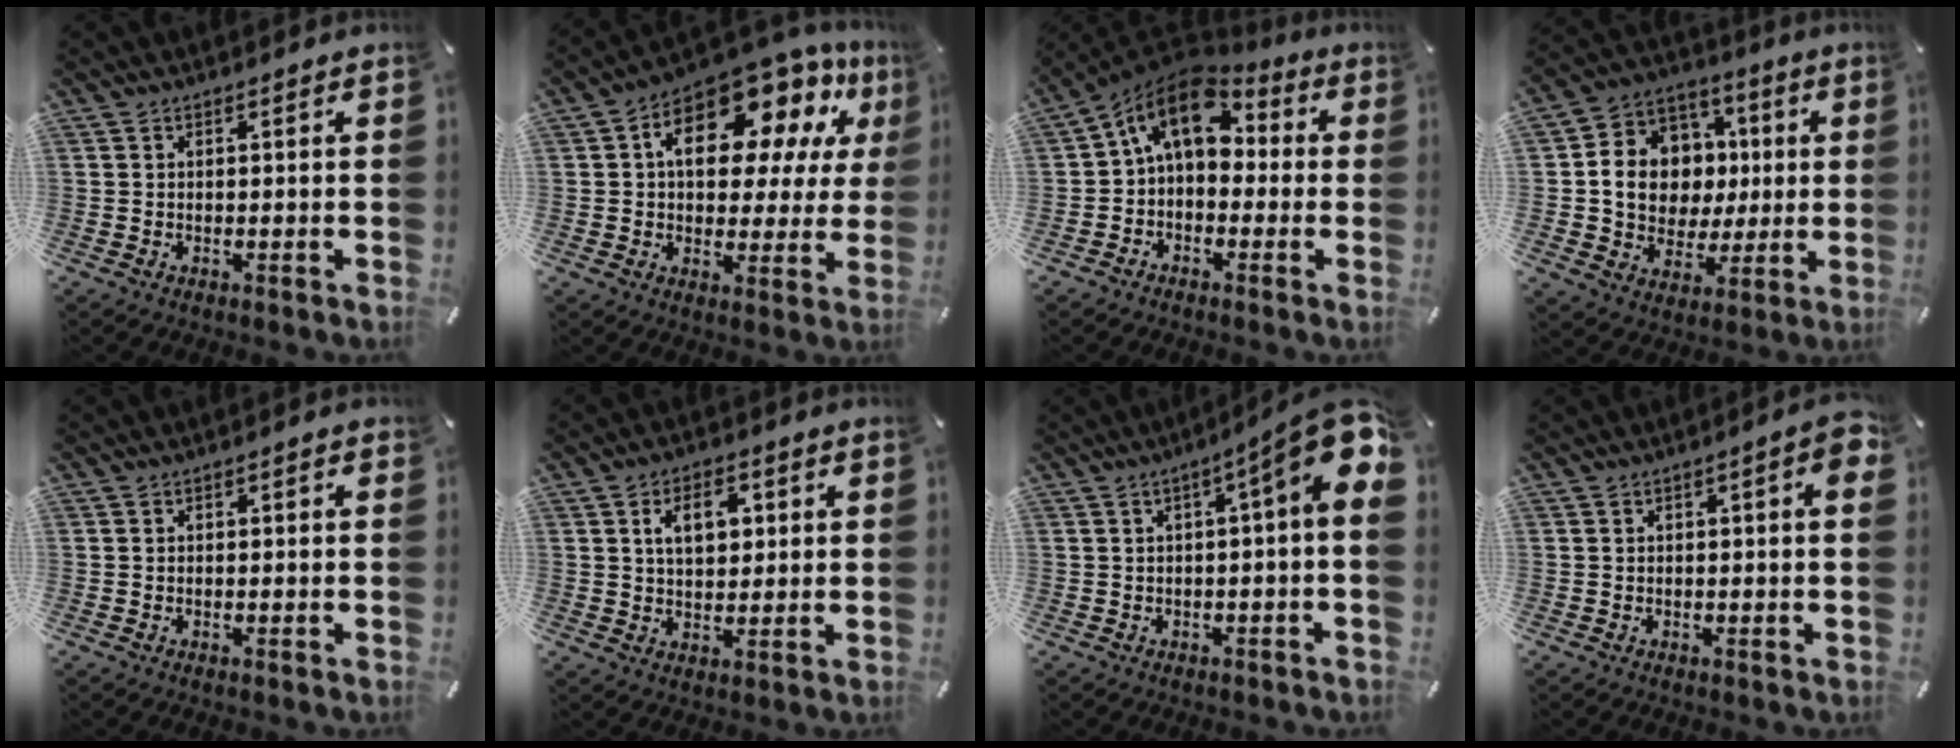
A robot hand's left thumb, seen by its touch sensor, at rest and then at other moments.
{"total": 16.1, "force": [7.7, 9.1, 10.8], "torque": [-0.168, -0.045, 0.135]}
{"total": 11.5, "force": [2.9, 7.8, 7.9], "torque": [-0.152, -0.006, 0.052]}
{"total": 13.1, "force": [0.5, 12.0, 5.2], "torque": [-0.100, 0.003, 0.018]}
{"total": 0.0}
{"total": 7.5, "force": [2.2, 5.1, 5.1], "torque": [-0.074, -0.001, 0.030]}
{"total": 11.6, "force": [3.6, 1.7, 10.9], "torque": [-0.150, -0.038, 0.054]}
{"total": 3.7, "force": [0.5, 1.1, 3.5], "torque": [-0.048, 0.002, 0.005]}